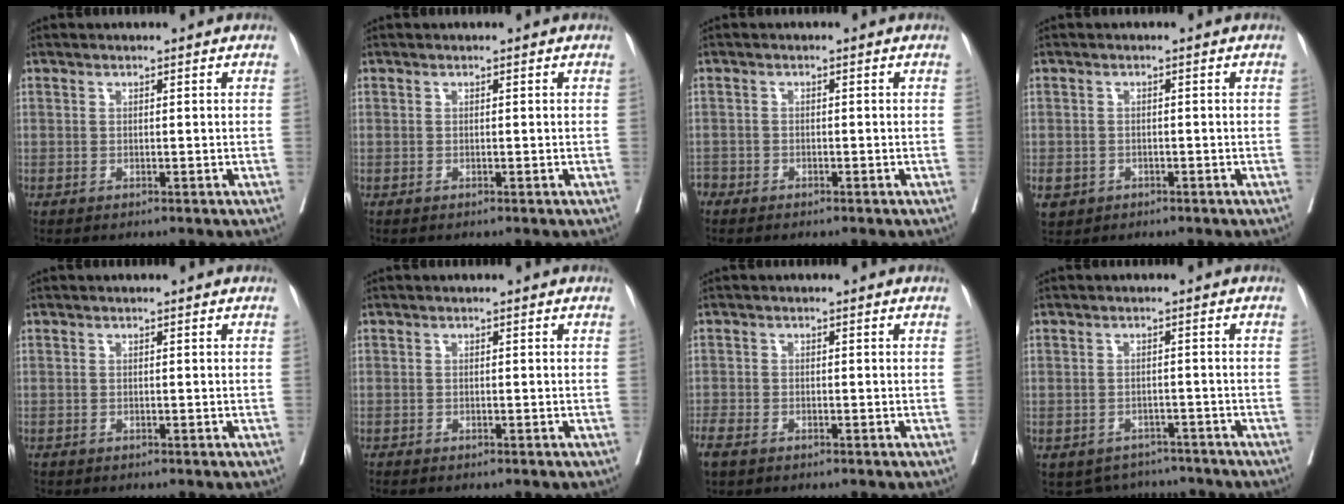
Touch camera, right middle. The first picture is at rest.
{"total": 0.0}
{"total": 2.1, "force": [-1.7, 1.2, 0.2], "torque": [-0.008, 0.002, -0.032]}
{"total": 4.3, "force": [-2.0, 3.7, 1.0], "torque": [-0.027, 0.002, -0.027]}
{"total": 0.8, "force": [-0.7, 0.4, 0.0], "torque": [-0.008, -0.002, -0.016]}
{"total": 1.1, "force": [-1.0, 0.1, 0.4], "torque": [-0.010, -0.002, -0.016]}
{"total": 3.6, "force": [-2.7, 1.5, 1.9], "torque": [-0.045, -0.008, -0.045]}
{"total": 6.3, "force": [-5.7, 2.7, -0.4], "torque": [0.015, 0.019, -0.071]}